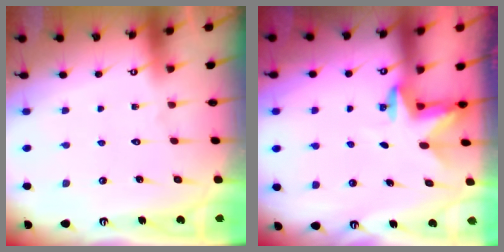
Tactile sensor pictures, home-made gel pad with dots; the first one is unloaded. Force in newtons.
{"total": 2.9, "press": 2.8, "slide": 0.6}